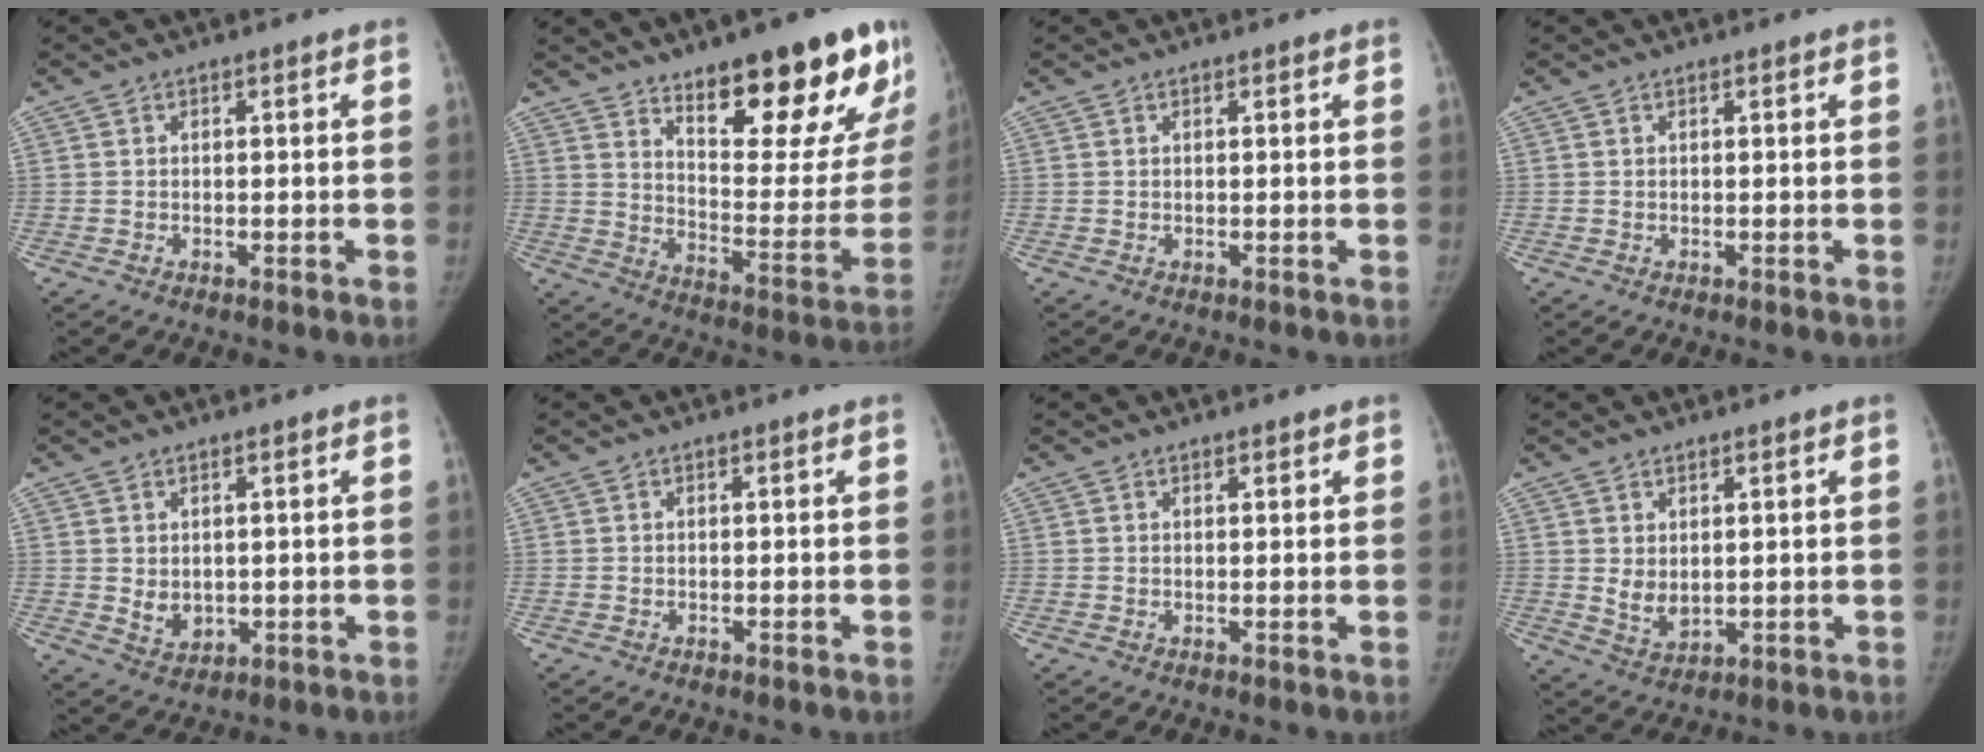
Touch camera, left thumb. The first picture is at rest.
{"total": 23.6, "force": [14.9, 7.7, 16.5], "torque": [-0.175, -0.092, 0.221]}
{"total": 0.0}
{"total": 0.0}
{"total": 4.0, "force": [0.4, 3.1, 2.5], "torque": [-0.027, -0.012, 0.022]}
{"total": 0.0}
{"total": 1.2, "force": [0.9, 0.5, 0.6], "torque": [-0.004, -0.003, 0.012]}
{"total": 4.4, "force": [1.3, 2.9, 3.1], "torque": [-0.044, -0.019, 0.035]}